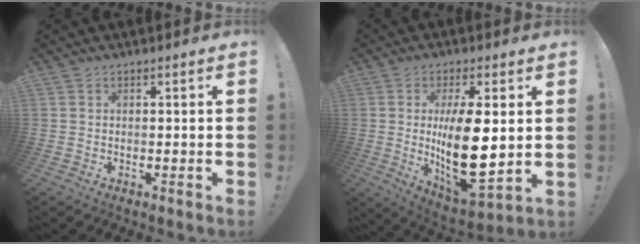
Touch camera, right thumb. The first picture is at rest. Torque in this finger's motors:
{"motor_torque": [2.11, 2.90, 2.36, 0.04, 0.68]}